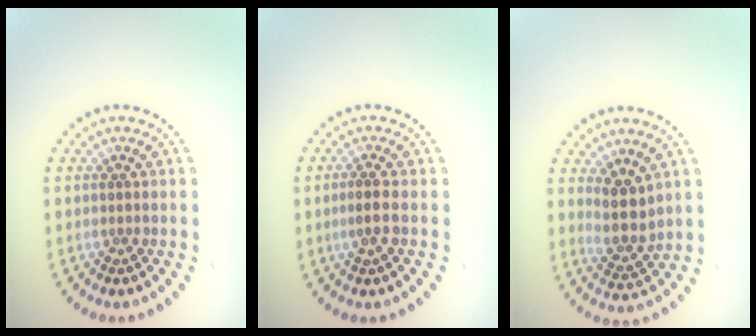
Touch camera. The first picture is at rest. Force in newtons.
{"total": 1.8, "press": 1.7, "slide": 0.7}
{"total": 2.9, "press": 2.5, "slide": 1.5}